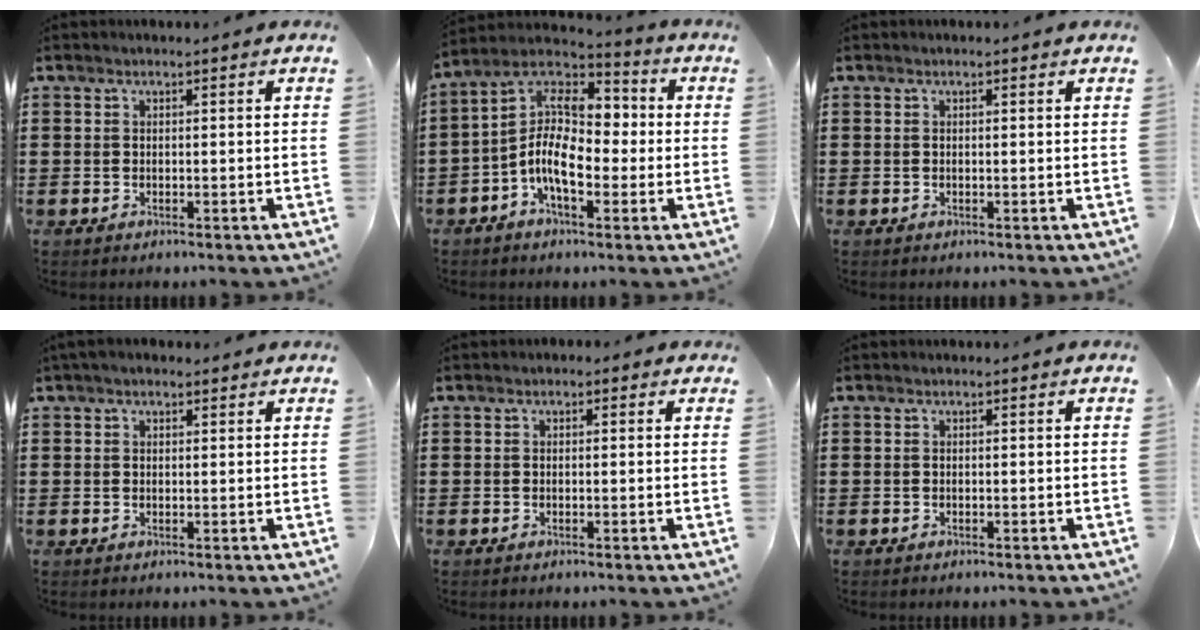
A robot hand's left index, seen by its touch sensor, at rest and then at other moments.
{"total": 11.4, "force": [-1.1, 6.2, 9.5], "torque": [-0.216, -0.010, -0.032]}
{"total": 0.0}
{"total": 1.6, "force": [1.1, 0.8, 0.8], "torque": [-0.018, 0.007, 0.021]}
{"total": 0.7, "force": [-0.2, 0.6, 0.3], "torque": [-0.008, 0.003, -0.006]}
{"total": 0.0}